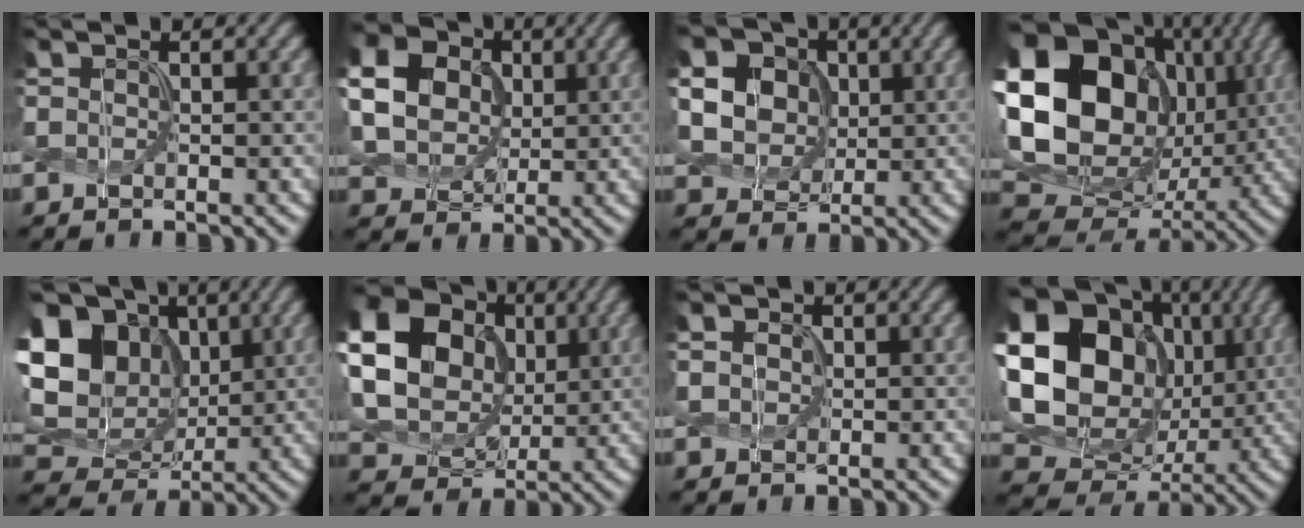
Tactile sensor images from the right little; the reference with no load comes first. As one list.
[{"total": 12.2, "force": [3.4, 10.2, 5.7], "torque": [-0.178, 0.023, 0.077]}, {"total": 11.1, "force": [4.0, 9.0, 5.3], "torque": [-0.141, 0.029, 0.077]}, {"total": 20.1, "force": [4.3, 16.3, 11.0], "torque": [-0.246, 0.006, 0.095]}, {"total": 15.6, "force": [4.4, 12.0, 9.0], "torque": [-0.214, 0.034, 0.082]}, {"total": 23.8, "force": [7.1, 20.3, 10.2], "torque": [-0.270, 0.026, 0.107]}, {"total": 2.0, "force": [1.0, 1.6, 0.9], "torque": [-0.022, 0.014, 0.003]}, {"total": 18.3, "force": [3.6, 14.7, 10.2], "torque": [-0.214, 0.012, 0.077]}]